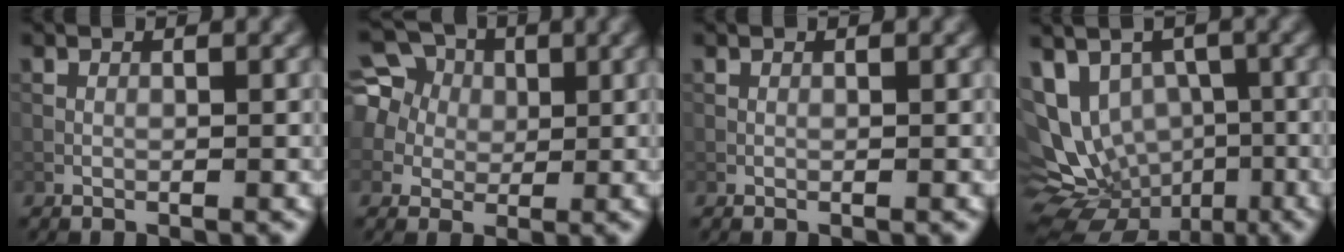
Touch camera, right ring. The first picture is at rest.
{"total": 9.2, "force": [3.2, 7.7, 4.1], "torque": [-0.112, 0.031, 0.043]}
{"total": 0.0}
{"total": 12.5, "force": [-2.1, 10.6, 6.2], "torque": [-0.125, 0.006, -0.028]}